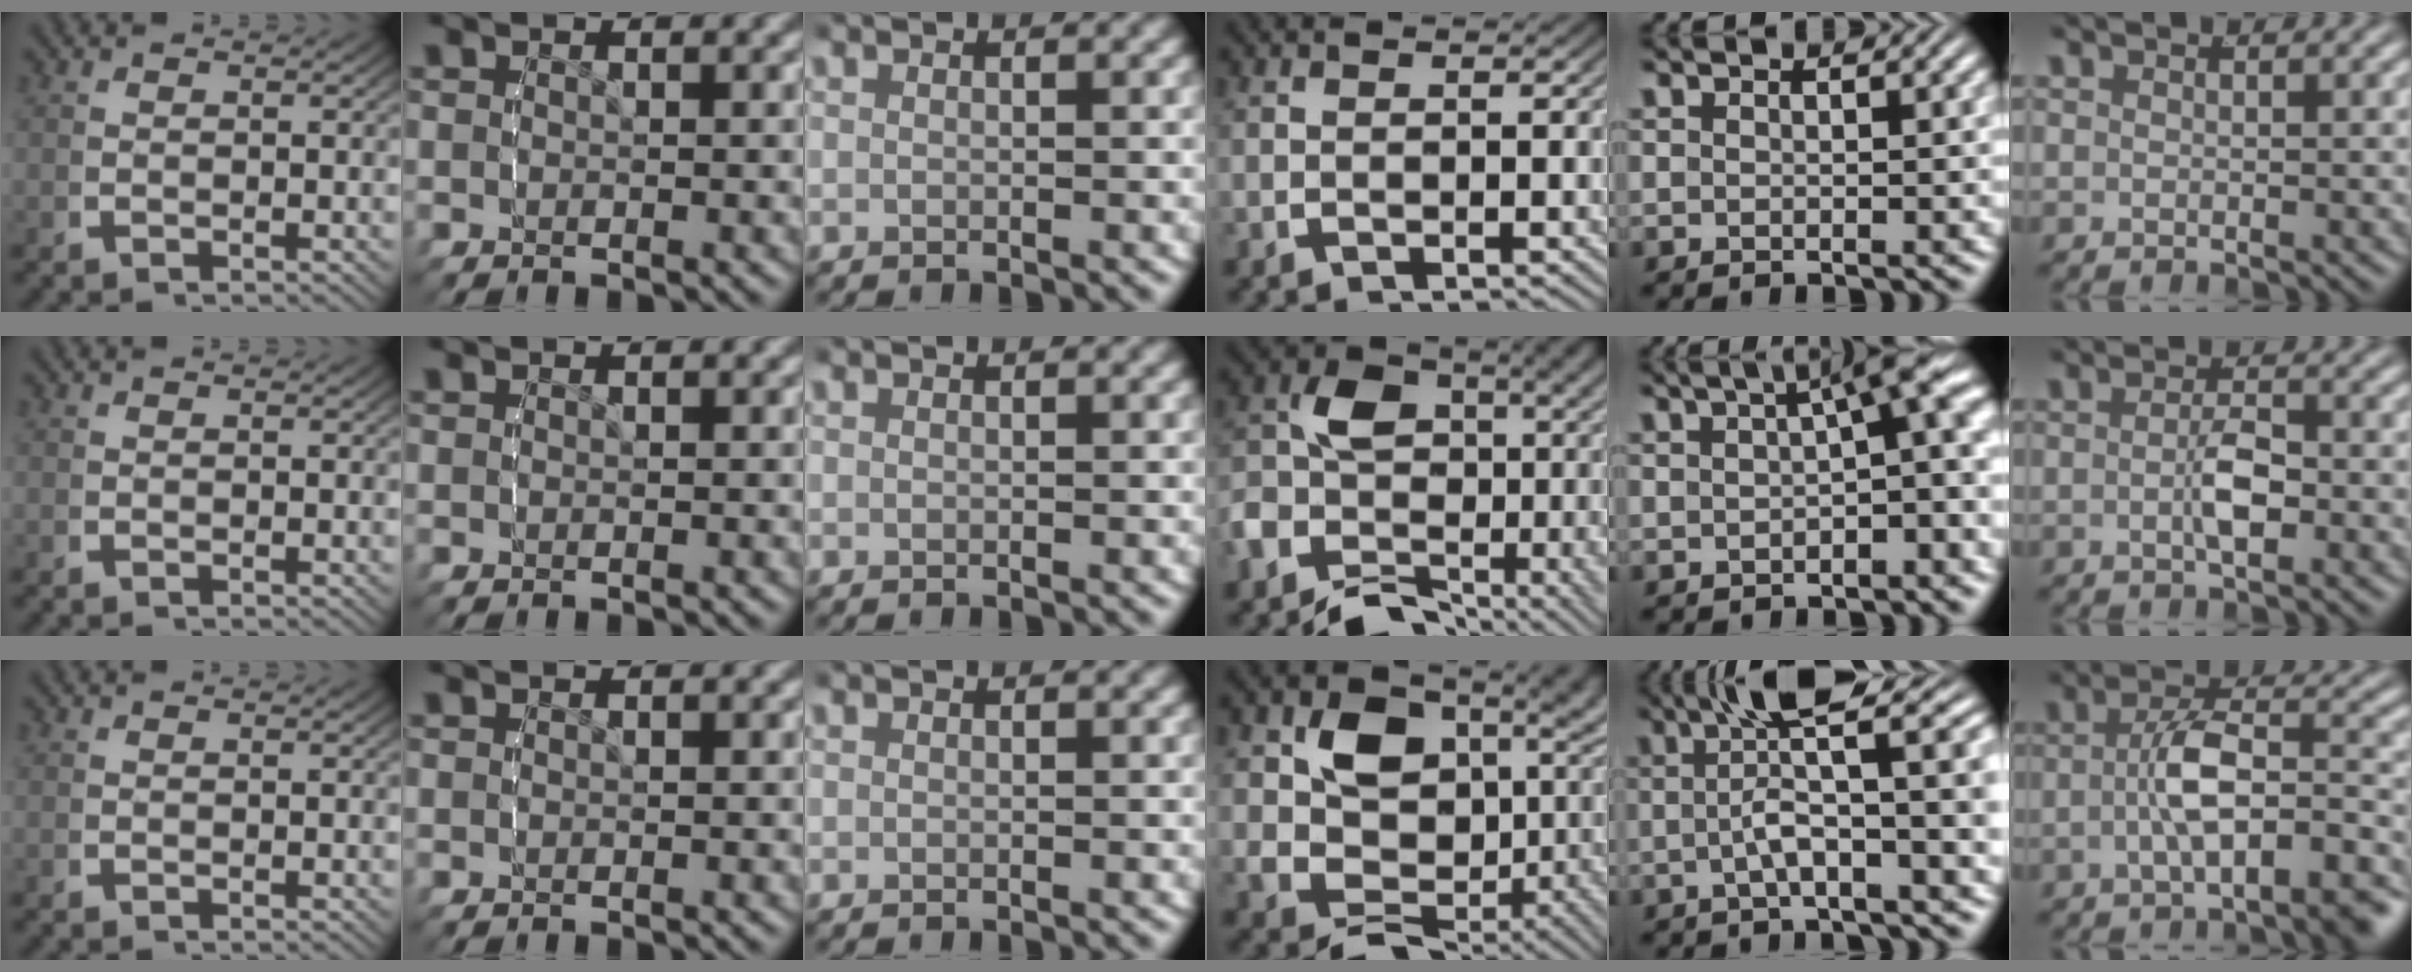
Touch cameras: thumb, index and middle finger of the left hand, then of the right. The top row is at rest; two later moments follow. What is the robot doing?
{"motion": "lift_and_place", "object": "stress ball aka squeeze ball"}